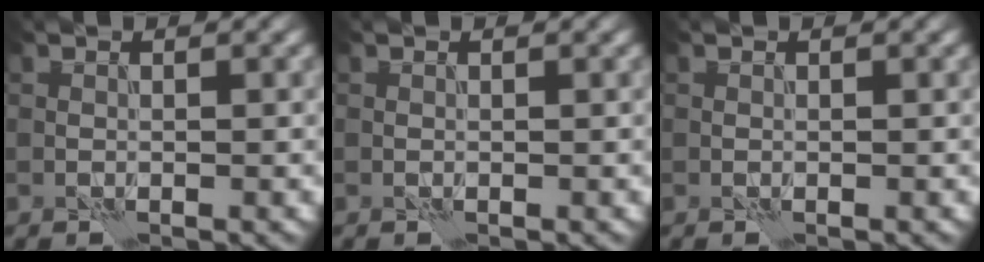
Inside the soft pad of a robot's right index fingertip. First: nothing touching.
{"total": 0.0}
{"total": 0.0}